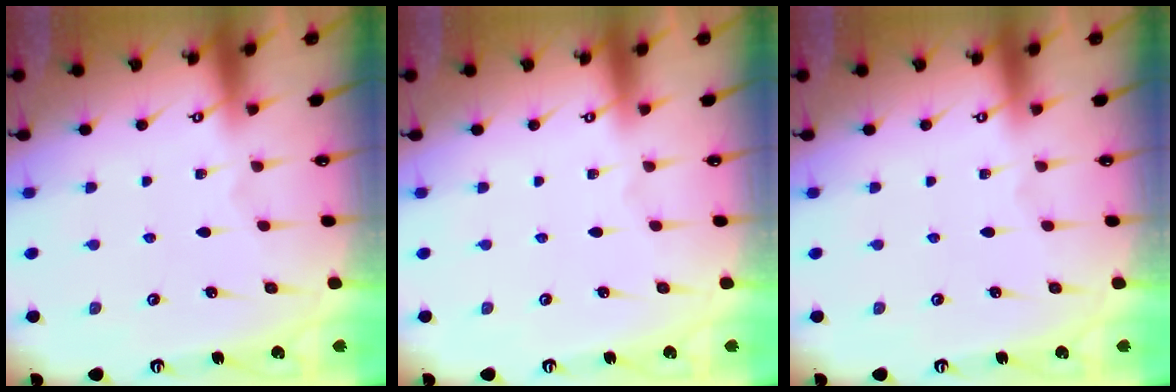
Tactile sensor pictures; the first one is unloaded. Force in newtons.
{"total": 0.0}
{"total": 0.0}